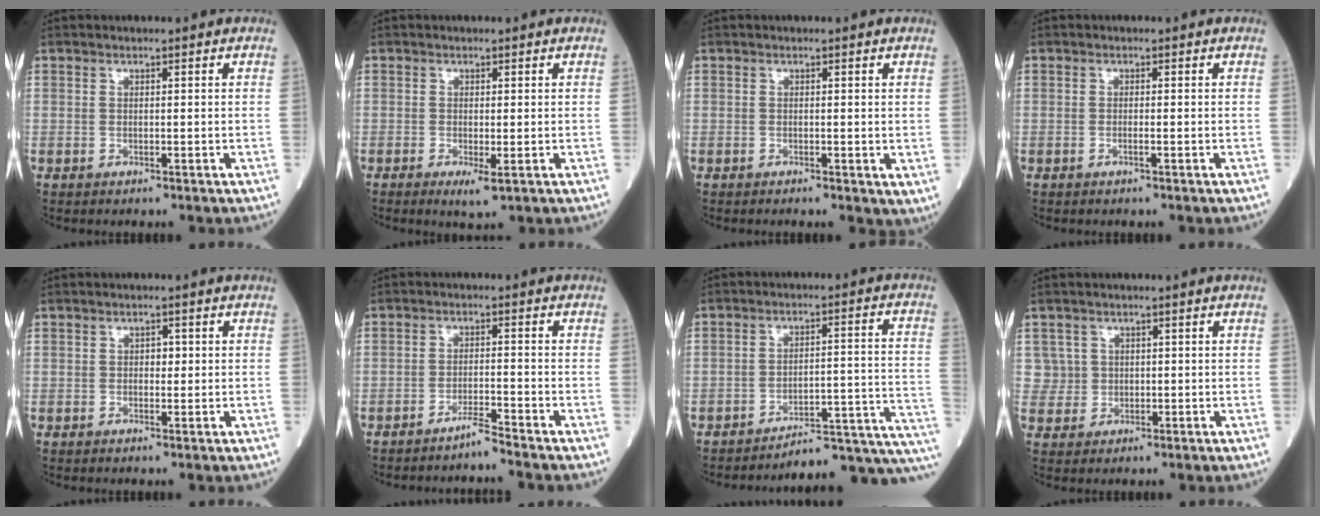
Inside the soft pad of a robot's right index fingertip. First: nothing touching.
{"total": 2.3, "force": [-0.9, 0.4, 2.1], "torque": [-0.033, -0.006, -0.012]}
{"total": 1.7, "force": [-0.2, 0.8, 1.5], "torque": [-0.021, -0.004, -0.003]}
{"total": 0.7, "force": [-0.3, 0.0, 0.6], "torque": [-0.015, 0.000, -0.006]}
{"total": 1.5, "force": [0.1, 0.9, 1.1], "torque": [-0.013, 0.003, 0.001]}
{"total": 2.9, "force": [-2.6, -0.9, 0.7], "torque": [-0.011, -0.009, -0.050]}
{"total": 13.0, "force": [-12.7, 0.0, 3.1], "torque": [-0.017, 0.053, -0.170]}
{"total": 3.1, "force": [0.9, 3.0, -0.3], "torque": [0.018, 0.005, 0.014]}